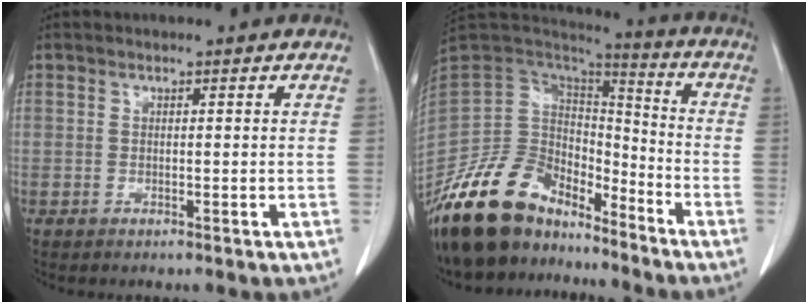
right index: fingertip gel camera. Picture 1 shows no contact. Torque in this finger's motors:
{"motor_torque": [0.04, -0.20, 0.19, -0.06]}